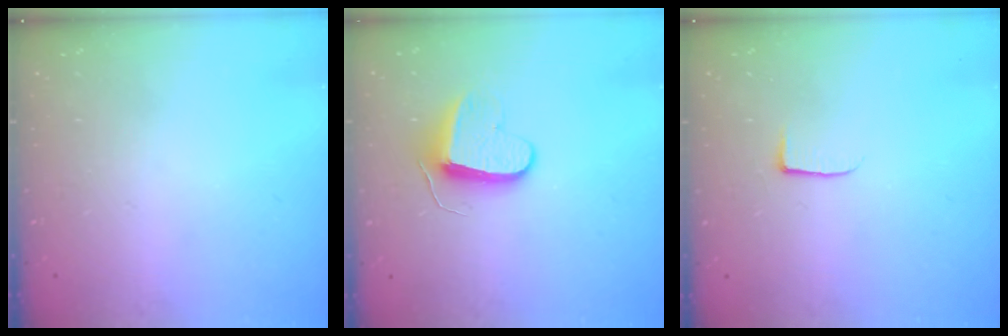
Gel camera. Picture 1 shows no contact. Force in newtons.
{"total": 9.1, "press": 9.1, "slide": 0.7}
{"total": 3.7, "press": 3.7, "slide": 0.5}